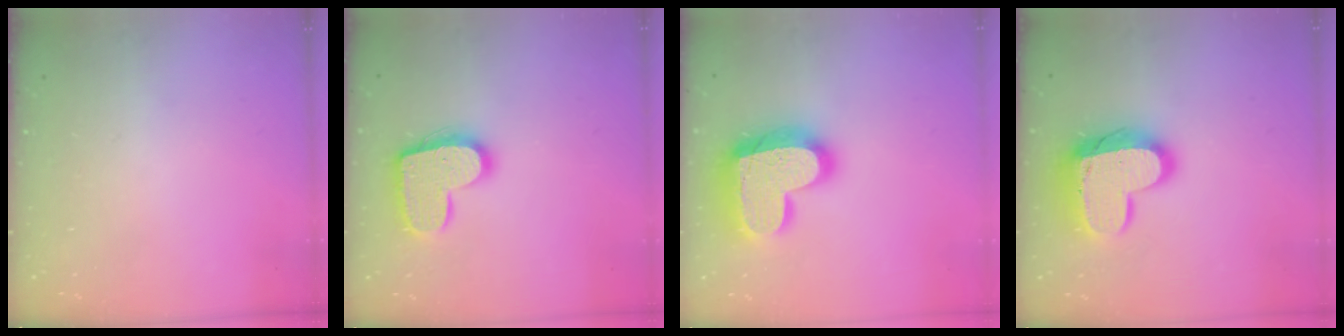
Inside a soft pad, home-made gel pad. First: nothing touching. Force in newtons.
{"total": 15.0, "press": 15.0, "slide": 0.7}
{"total": 21.5, "press": 21.5, "slide": 1.6}
{"total": 16.3, "press": 16.2, "slide": 1.4}